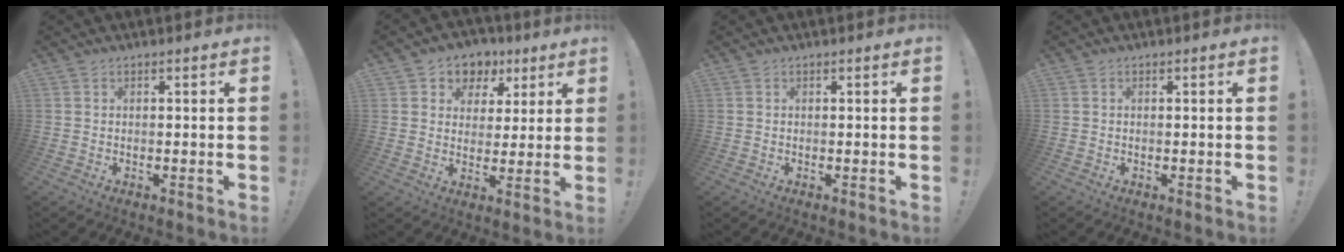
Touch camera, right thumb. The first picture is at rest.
{"total": 7.0, "force": [3.0, 6.2, 1.3], "torque": [-0.010, -0.022, 0.061]}
{"total": 0.0}
{"total": 0.0}